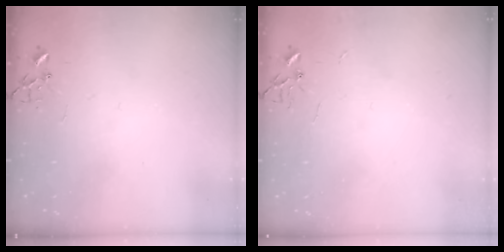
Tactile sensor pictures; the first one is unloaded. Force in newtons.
{"total": 2.2, "press": 2.2, "slide": 0.3}